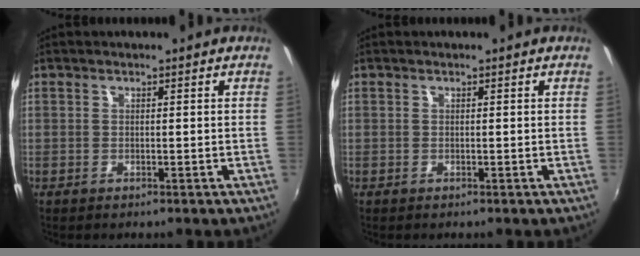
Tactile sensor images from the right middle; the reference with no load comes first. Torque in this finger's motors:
{"motor_torque": [-0.01, -0.01, -0.01, 0.00]}